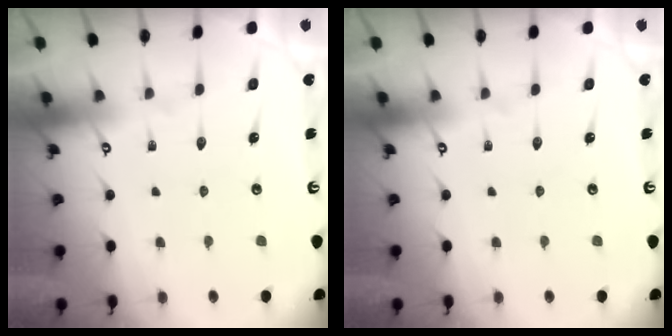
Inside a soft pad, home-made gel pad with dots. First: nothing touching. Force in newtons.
{"total": 0.0}